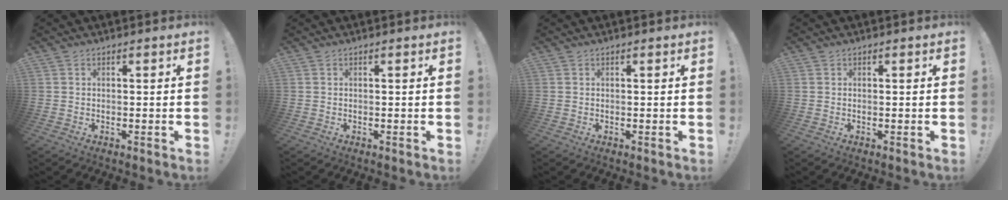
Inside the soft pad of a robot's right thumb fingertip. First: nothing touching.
{"total": 0.0}
{"total": 0.0}
{"total": 0.0}